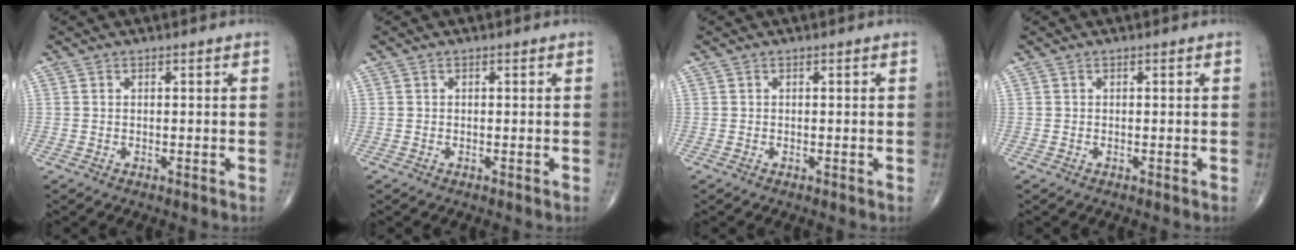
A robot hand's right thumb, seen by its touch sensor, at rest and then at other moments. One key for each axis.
{"total": 0.0}
{"total": 0.0}
{"total": 0.0}